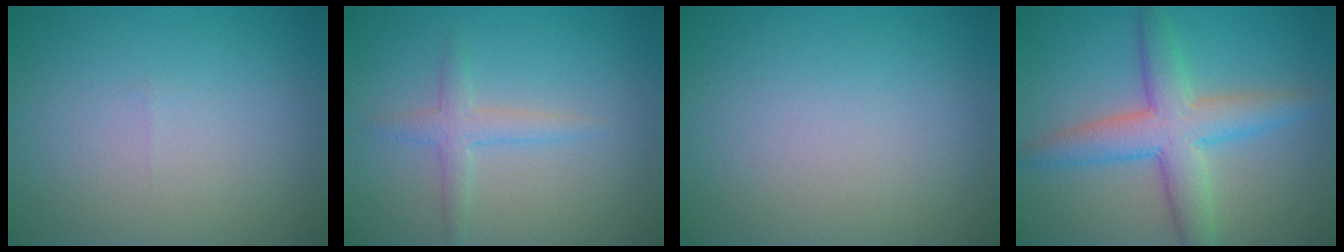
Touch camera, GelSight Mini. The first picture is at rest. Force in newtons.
{"total": 2.1, "press": 2.1, "slide": 0.1}
{"total": 0.0}
{"total": 5.4, "press": 5.4, "slide": 0.1}